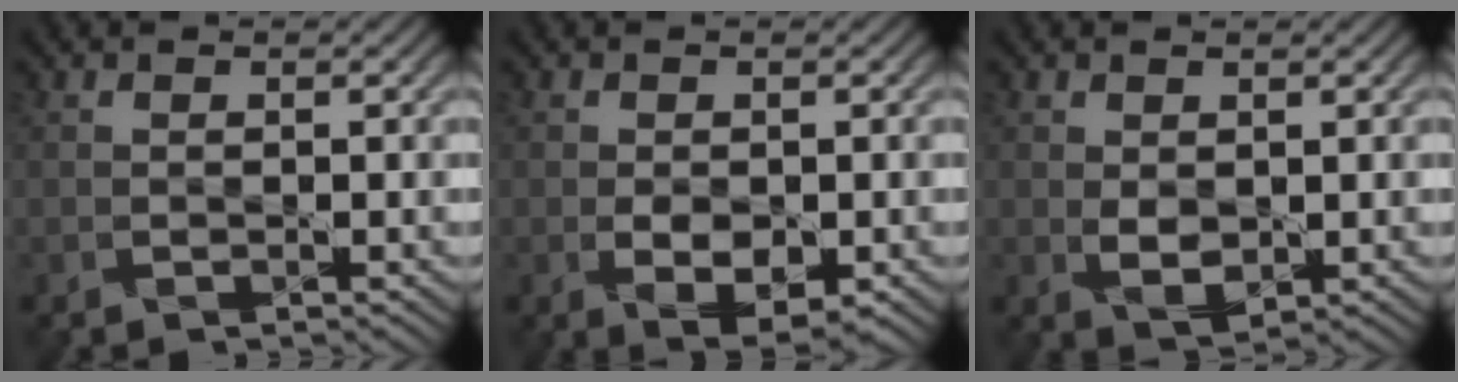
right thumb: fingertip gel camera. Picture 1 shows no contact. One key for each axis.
{"total": 3.9, "fx": -0.9, "fy": 2.2, "fz": 3.1, "tx": -0.058, "ty": -0.011, "tz": -0.011}
{"total": 2.7, "fx": 0.4, "fy": 1.8, "fz": 2.0, "tx": -0.045, "ty": -0.002, "tz": 0.012}